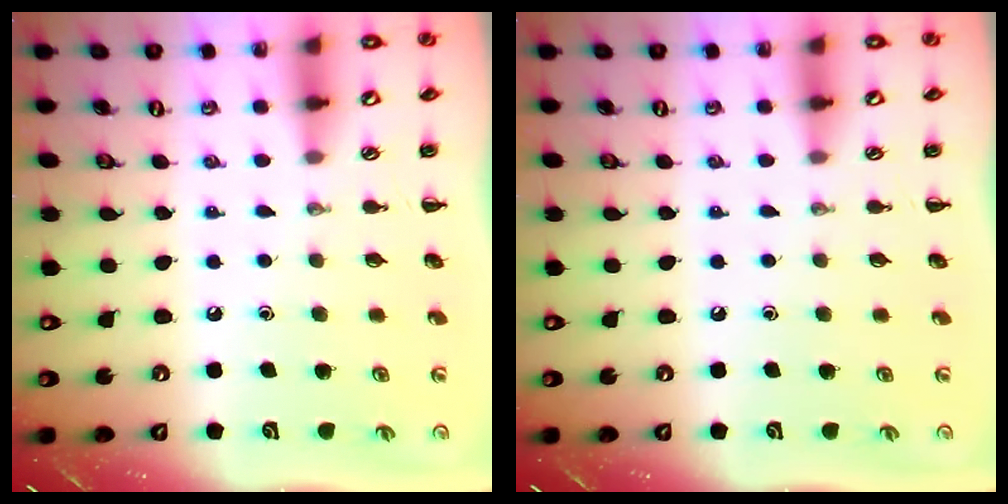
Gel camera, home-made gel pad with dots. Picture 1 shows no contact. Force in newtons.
{"total": 0.0}